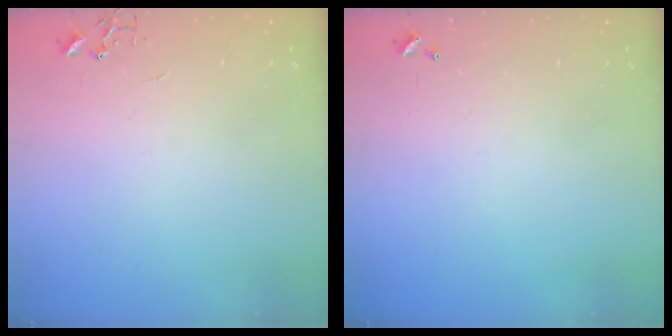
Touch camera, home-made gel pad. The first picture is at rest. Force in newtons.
{"total": 0.0}